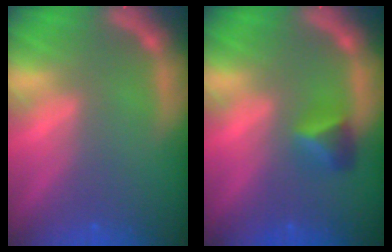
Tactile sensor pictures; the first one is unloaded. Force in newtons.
{"total": 2.4}